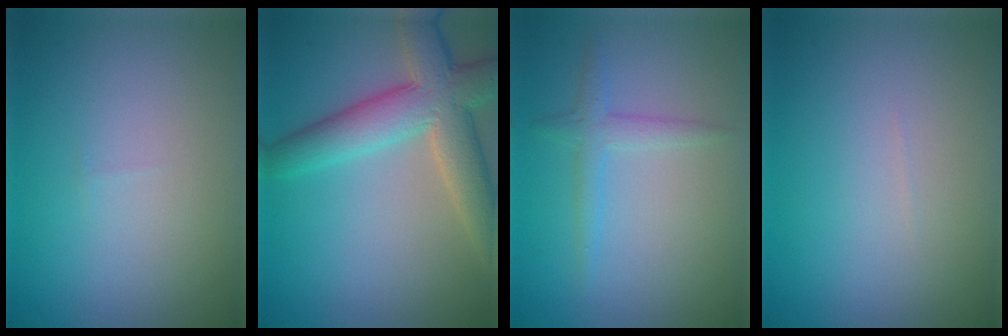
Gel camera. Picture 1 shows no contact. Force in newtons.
{"total": 7.1, "press": 7.1, "slide": 0.4}
{"total": 1.8, "press": 1.7, "slide": 0.1}
{"total": 0.0}